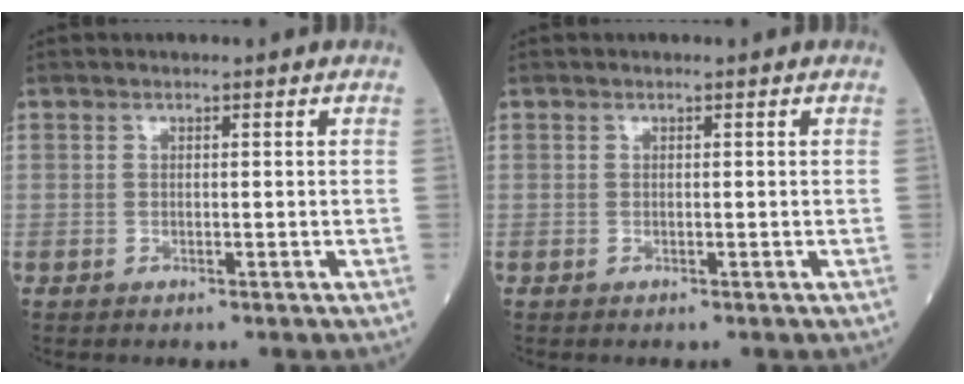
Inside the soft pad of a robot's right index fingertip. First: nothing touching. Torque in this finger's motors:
{"motor_torque": [0.00, 0.00, 0.00, -0.01]}